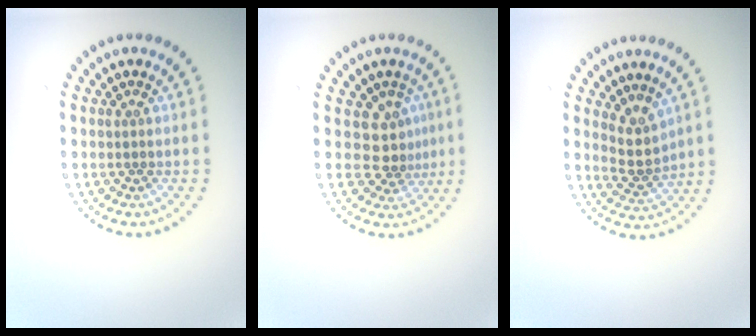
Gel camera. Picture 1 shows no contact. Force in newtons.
{"total": 2.9, "press": 2.1, "slide": 2.0}
{"total": 2.8, "press": 2.0, "slide": 2.0}